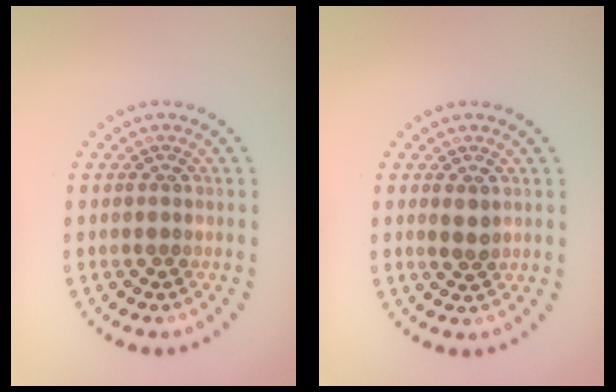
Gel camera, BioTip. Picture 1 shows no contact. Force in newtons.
{"total": 1.2, "press": 1.2, "slide": 0.3}